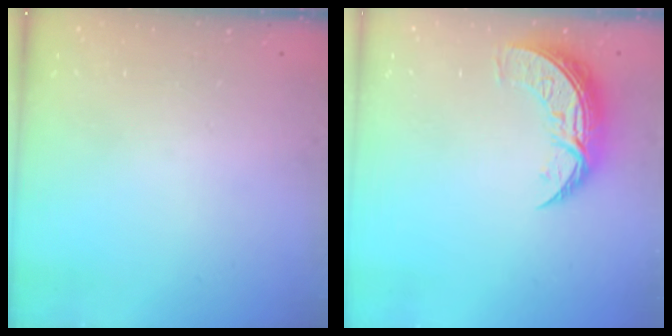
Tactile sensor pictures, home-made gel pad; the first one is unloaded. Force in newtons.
{"total": 9.1, "press": 9.0, "slide": 0.8}